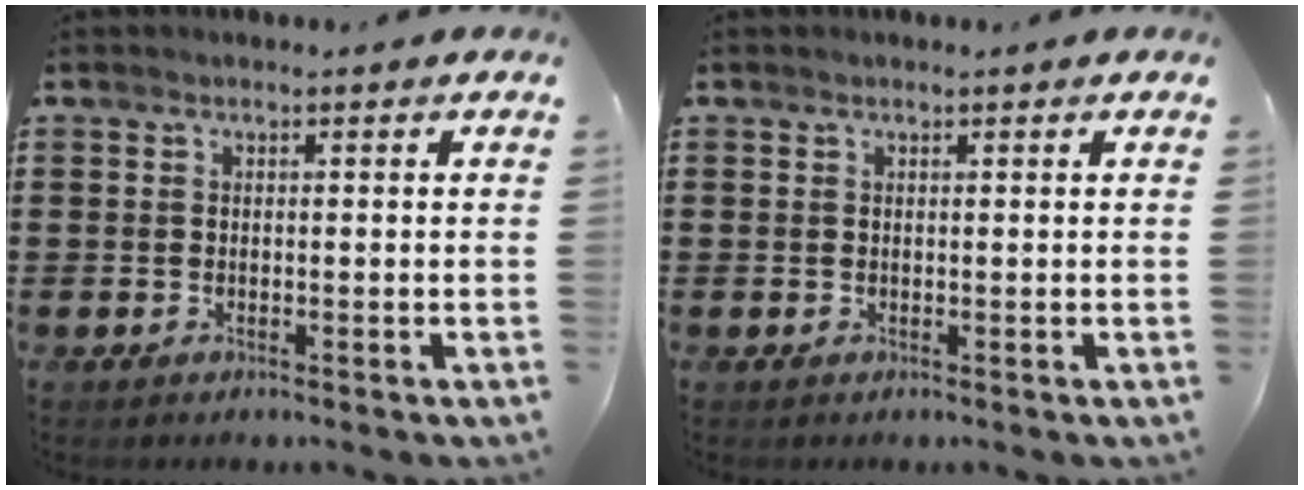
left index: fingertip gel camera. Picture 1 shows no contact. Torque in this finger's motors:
{"motor_torque": [0.16, 0.67, -0.29, -0.21]}